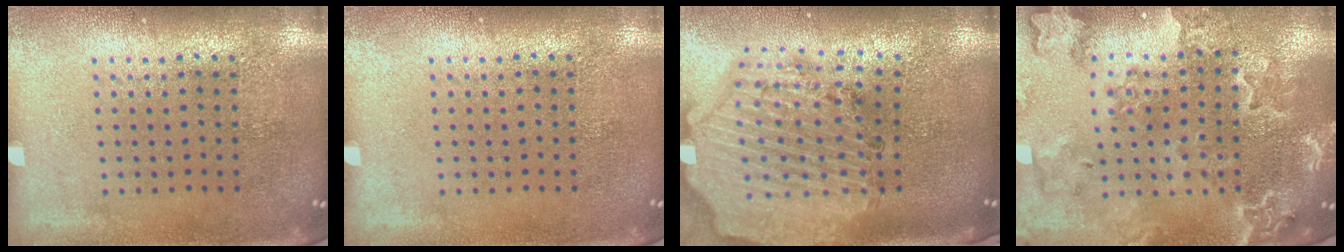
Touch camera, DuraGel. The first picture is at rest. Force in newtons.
{"total": 0.0}
{"total": 3.3, "press": 2.8, "slide": 1.7}
{"total": 2.0, "press": 2.0, "slide": 0.2}